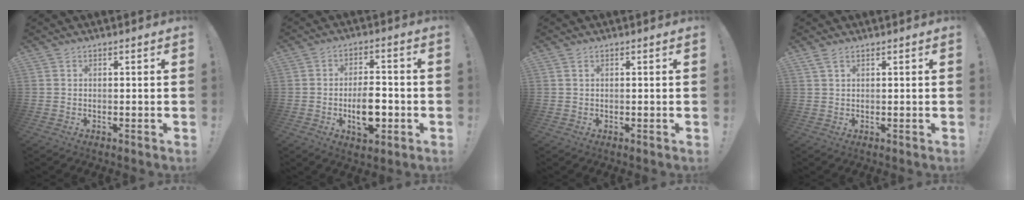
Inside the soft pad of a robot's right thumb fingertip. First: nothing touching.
{"total": 10.0, "force": [-2.8, 5.5, 7.8], "torque": [-0.122, 0.009, -0.045]}
{"total": 0.7, "force": [0.3, 0.4, 0.5], "torque": [-0.019, 0.004, 0.008]}
{"total": 2.5, "force": [1.7, 1.0, 1.6], "torque": [-0.037, 0.003, 0.032]}